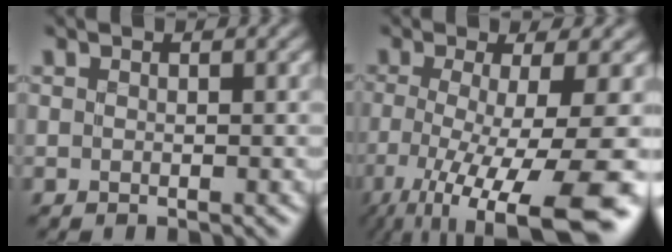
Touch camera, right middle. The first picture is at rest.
{"total": 12.6, "force": [-4.7, 3.4, 11.2], "torque": [-0.167, -0.025, -0.068]}